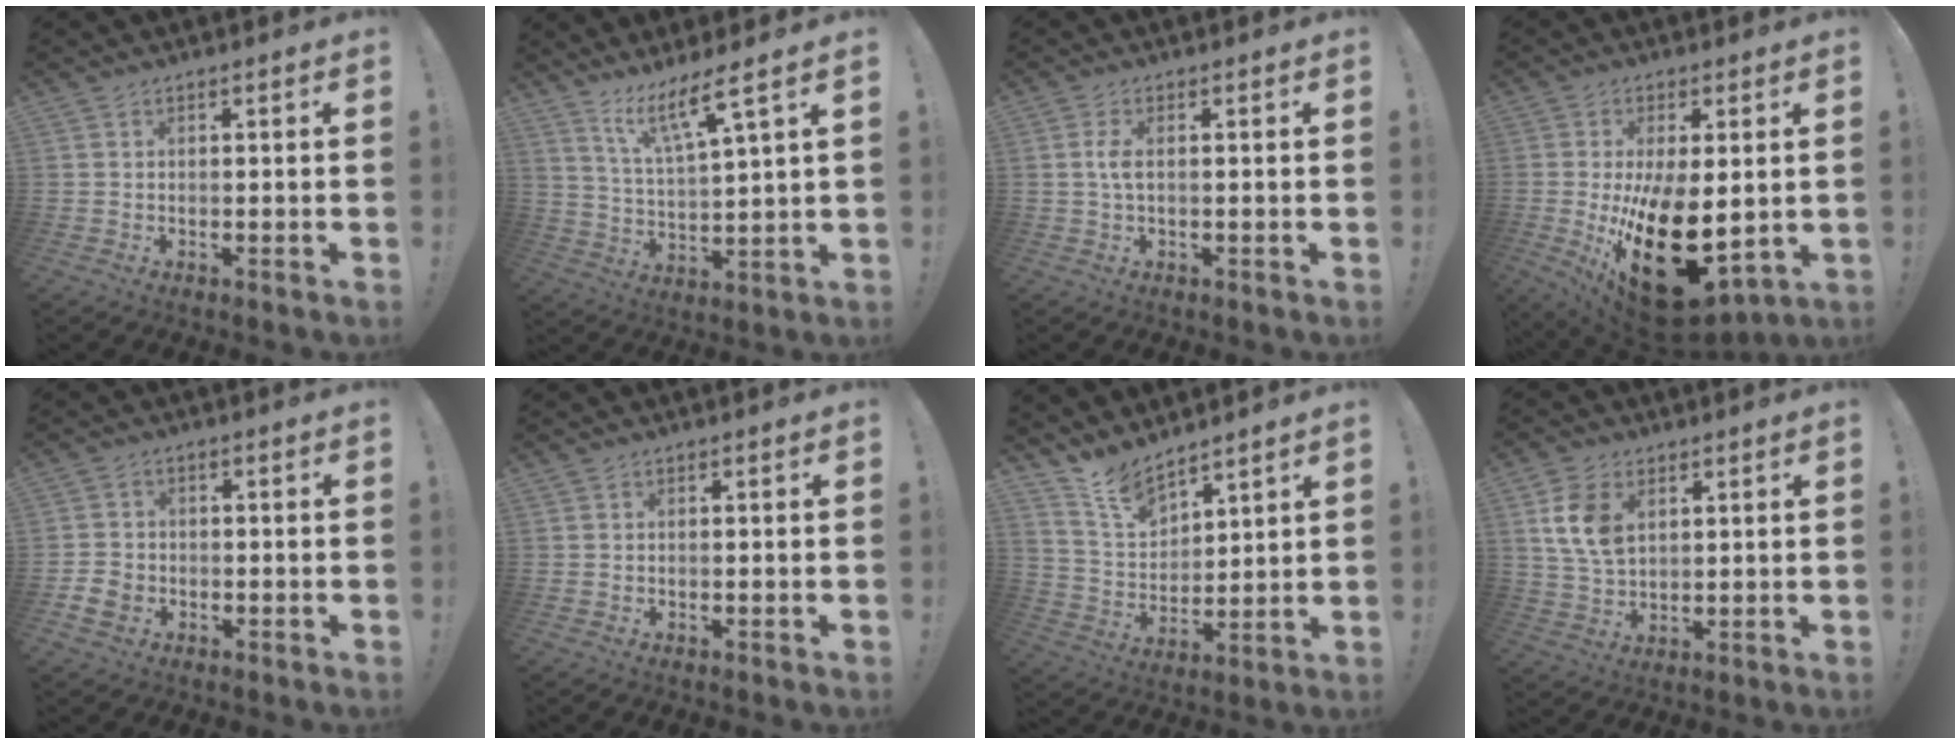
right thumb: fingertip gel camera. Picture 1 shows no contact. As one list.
[{"total": 10.4, "force": [7.5, 0.7, 7.2], "torque": [-0.126, -0.042, 0.122]}, {"total": 3.2, "force": [0.2, 1.1, 3.0], "torque": [-0.067, 0.005, 0.000]}, {"total": 23.6, "force": [-3.3, 12.7, 19.6], "torque": [-0.306, -0.012, -0.026]}, {"total": 5.2, "force": [-2.1, 4.0, 2.5], "torque": [-0.055, 0.009, -0.037]}, {"total": 0.0}, {"total": 9.6, "force": [8.7, 3.4, 2.4], "torque": [-0.063, -0.068, 0.168]}, {"total": 11.5, "force": [4.1, 8.0, 7.2], "torque": [-0.130, -0.003, 0.078]}]